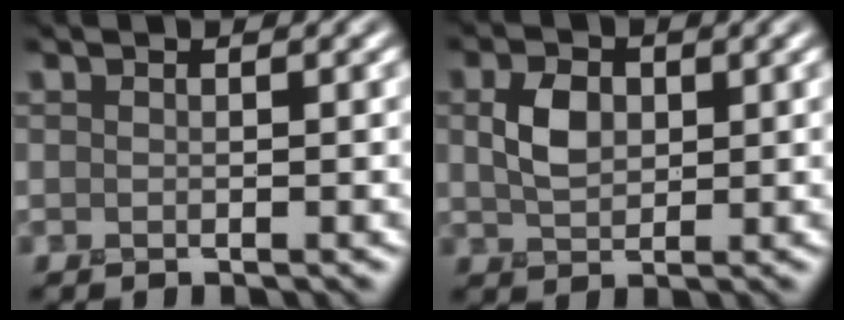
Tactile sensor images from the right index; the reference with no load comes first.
{"total": 2.9, "force": [0.1, 2.1, 2.0], "torque": [-0.043, -0.003, -0.001]}